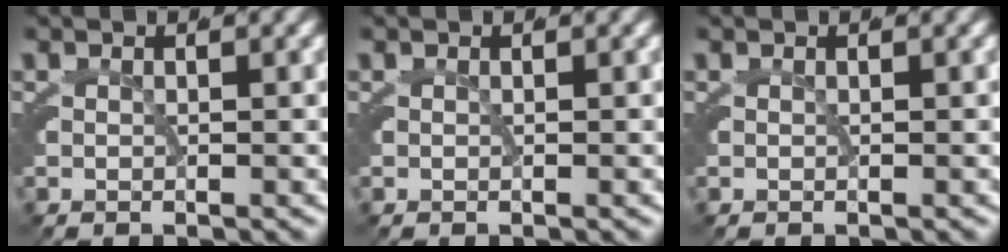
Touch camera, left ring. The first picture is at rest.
{"total": 0.0}
{"total": 0.0}